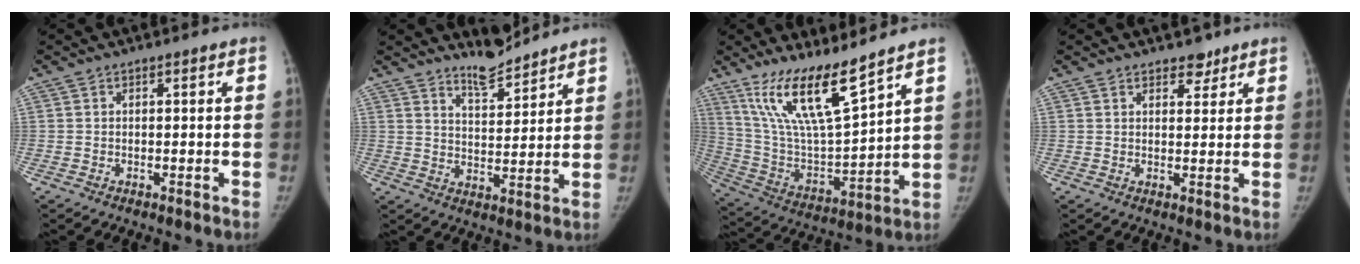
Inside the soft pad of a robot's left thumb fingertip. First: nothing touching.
{"total": 6.4, "force": [6.0, 1.3, 1.8], "torque": [-0.018, -0.051, 0.108]}
{"total": 16.7, "force": [11.9, 3.0, 11.4], "torque": [-0.195, -0.069, 0.240]}
{"total": 3.3, "force": [2.5, 1.8, 1.2], "torque": [0.004, -0.015, 0.035]}